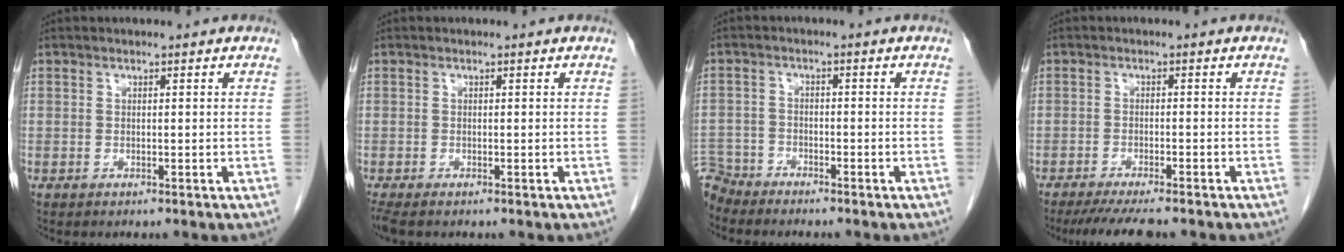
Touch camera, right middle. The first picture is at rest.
{"total": 2.1, "force": [-1.7, 0.4, 1.1], "torque": [-0.021, -0.008, -0.027]}
{"total": 5.2, "force": [-5.0, 1.4, -0.5], "torque": [0.017, -0.005, -0.096]}
{"total": 7.8, "force": [-6.7, 0.8, 4.0], "torque": [-0.056, -0.016, -0.103]}